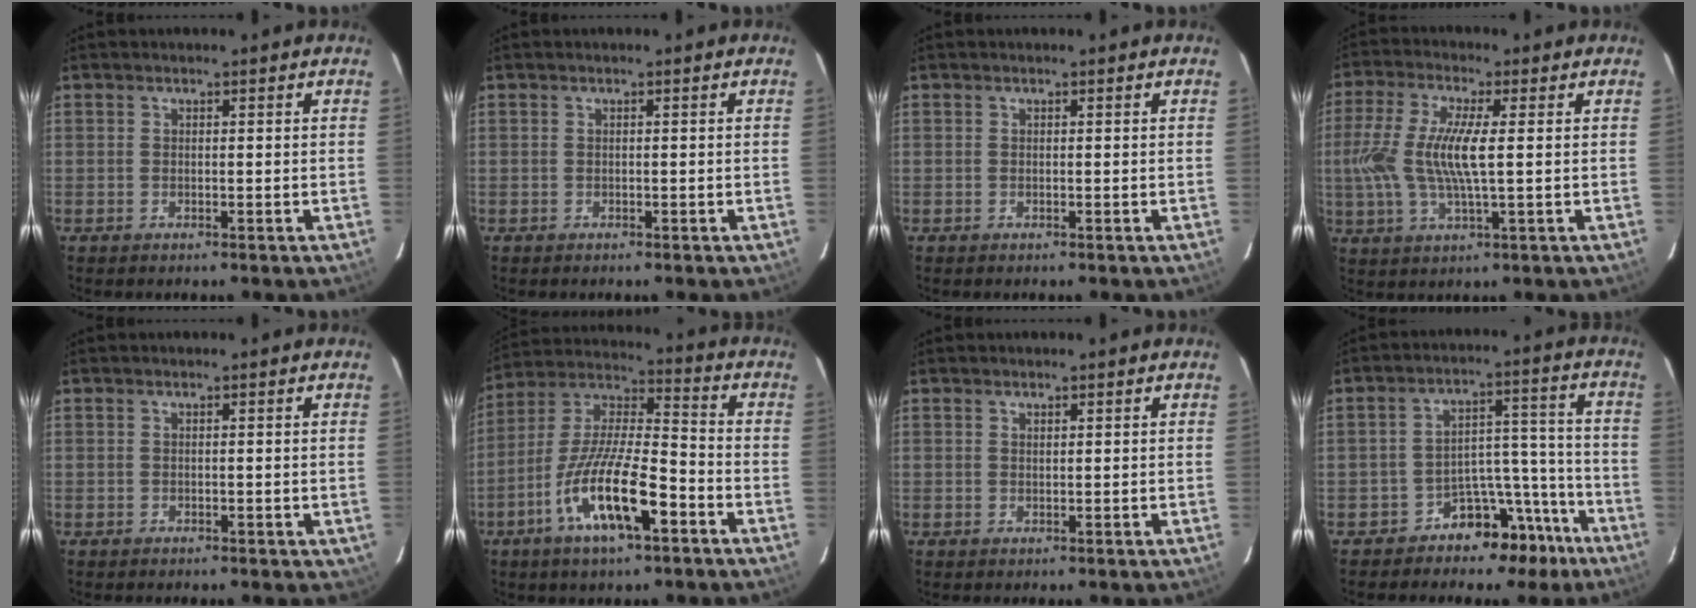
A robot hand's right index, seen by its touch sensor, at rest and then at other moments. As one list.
[{"total": 0.6, "force": [-0.5, 0.2, 0.2], "torque": [-0.003, 0.001, -0.004]}, {"total": 0.0}, {"total": 11.4, "force": [0.2, 2.2, 11.2], "torque": [-0.227, -0.002, 0.004]}, {"total": 0.7, "force": [-0.3, 0.6, 0.2], "torque": [0.003, -0.002, -0.001]}, {"total": 16.6, "force": [-7.8, 4.3, 14.0], "torque": [-0.280, -0.013, -0.147]}, {"total": 0.6, "force": [0.5, 0.2, 0.2], "torque": [-0.005, 0.001, 0.009]}, {"total": 10.4, "force": [-8.1, 6.1, 2.2], "torque": [-0.018, 0.063, -0.110]}]